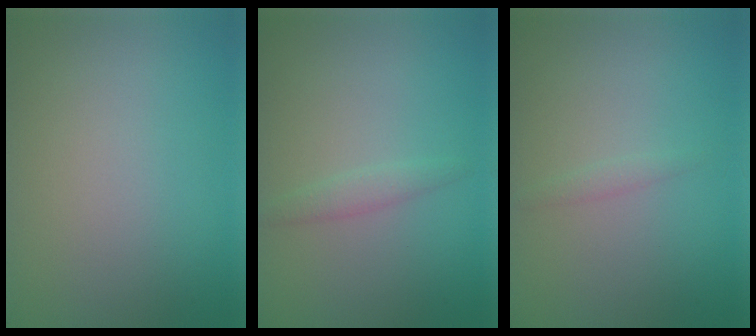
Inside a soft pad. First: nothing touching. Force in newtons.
{"total": 1.1, "press": 1.1, "slide": 0.0}
{"total": 0.6, "press": 0.6, "slide": 0.0}